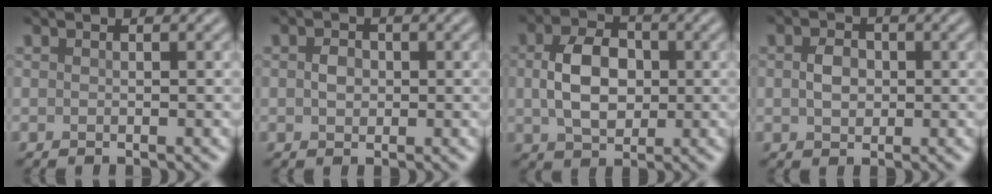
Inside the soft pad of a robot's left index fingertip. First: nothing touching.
{"total": 1.7, "force": [0.1, 1.3, 1.0], "torque": [-0.021, 0.001, -0.001]}
{"total": 5.7, "force": [0.3, 3.9, 4.1], "torque": [-0.084, 0.001, 0.004]}
{"total": 2.4, "force": [0.1, 1.8, 1.6], "torque": [-0.032, 0.002, 0.000]}